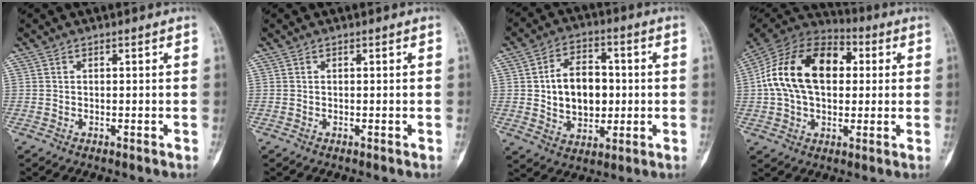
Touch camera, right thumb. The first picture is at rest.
{"total": 0.0}
{"total": 12.6, "force": [0.5, 8.8, 9.0], "torque": [-0.110, 0.011, 0.012]}
{"total": 21.2, "force": [3.3, 13.8, 15.8], "torque": [-0.265, 0.023, 0.048]}